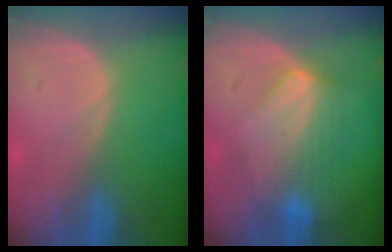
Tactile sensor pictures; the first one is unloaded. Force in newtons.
{"total": 7.0, "press": 6.5, "slide": 2.7}